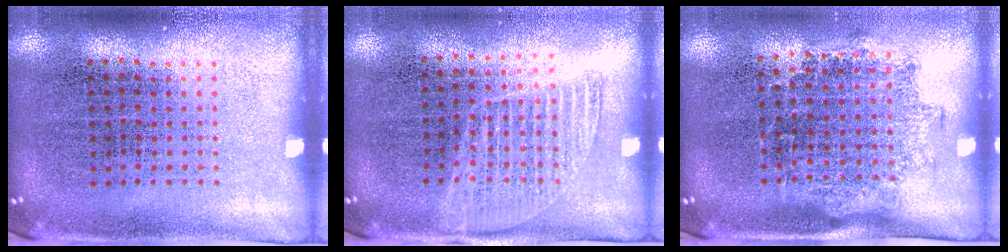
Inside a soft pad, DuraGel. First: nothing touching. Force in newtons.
{"total": 1.2, "press": 1.1, "slide": 0.5}
{"total": 1.4, "press": 1.1, "slide": 0.8}